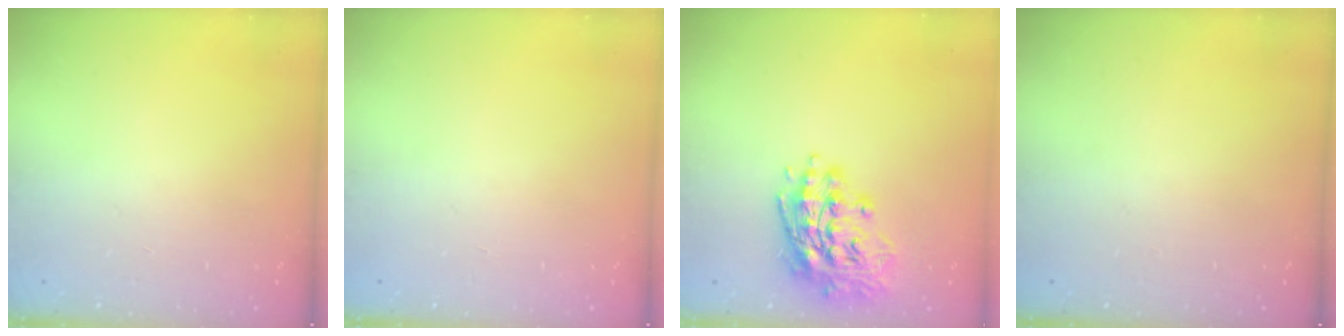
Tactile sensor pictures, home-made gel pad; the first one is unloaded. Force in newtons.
{"total": 0.0}
{"total": 16.2, "press": 16.0, "slide": 2.6}
{"total": 0.0}